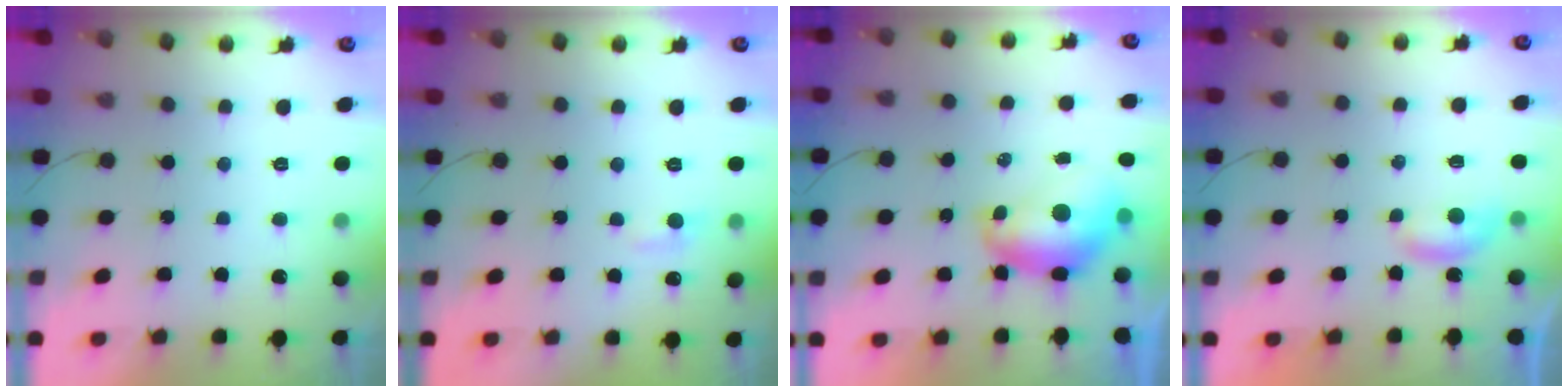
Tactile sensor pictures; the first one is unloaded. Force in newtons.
{"total": 5.3, "press": 5.2, "slide": 0.6}
{"total": 8.7, "press": 8.6, "slide": 0.9}
{"total": 4.1, "press": 4.1, "slide": 0.4}